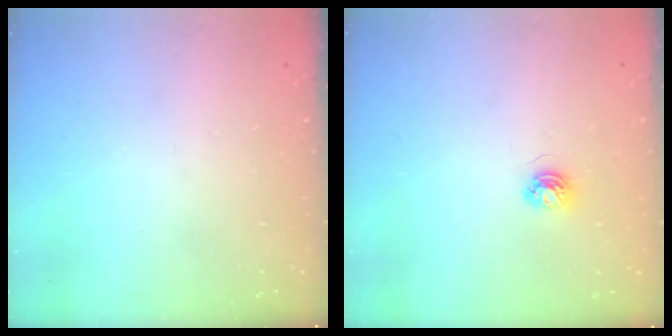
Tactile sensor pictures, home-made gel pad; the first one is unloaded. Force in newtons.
{"total": 3.7, "press": 3.7, "slide": 0.5}